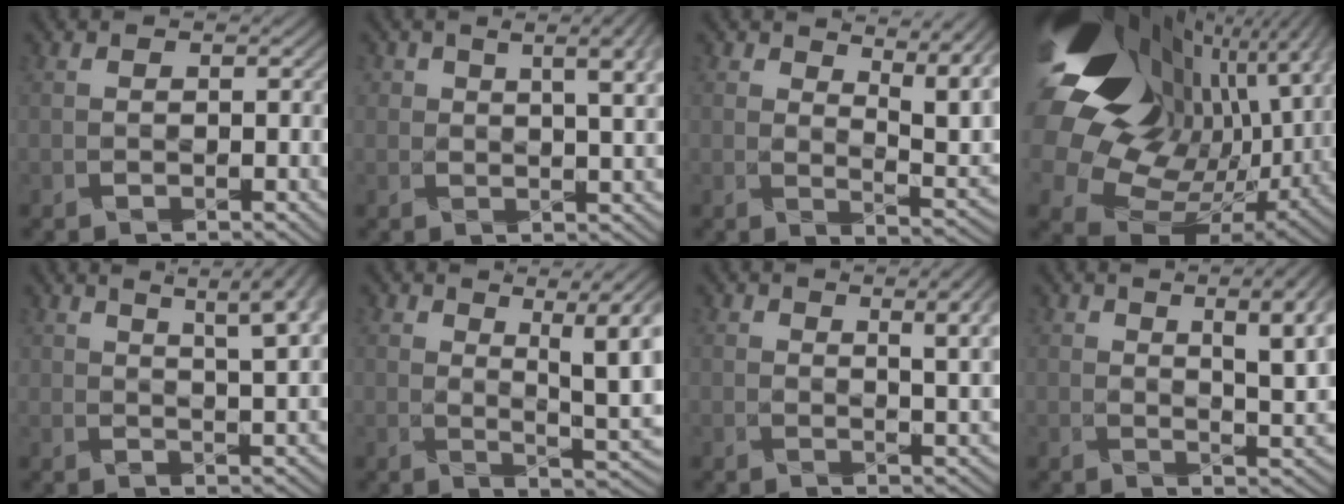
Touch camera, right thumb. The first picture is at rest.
{"total": 7.3, "force": [3.3, 2.9, 5.9], "torque": [-0.074, 0.012, 0.041]}
{"total": 7.8, "force": [4.6, 3.1, 5.5], "torque": [-0.092, -0.003, 0.067]}
{"total": 22.2, "force": [7.9, 14.5, 14.9], "torque": [-0.338, 0.005, 0.173]}
{"total": 9.8, "force": [5.5, 3.0, 7.5], "torque": [-0.096, 0.024, 0.065]}
{"total": 8.5, "force": [2.8, 2.9, 7.5], "torque": [-0.117, -0.002, 0.048]}
{"total": 5.7, "force": [2.6, 1.7, 4.8], "torque": [-0.060, 0.005, 0.039]}
{"total": 8.4, "force": [3.2, 2.7, 7.3], "torque": [-0.103, 0.008, 0.050]}